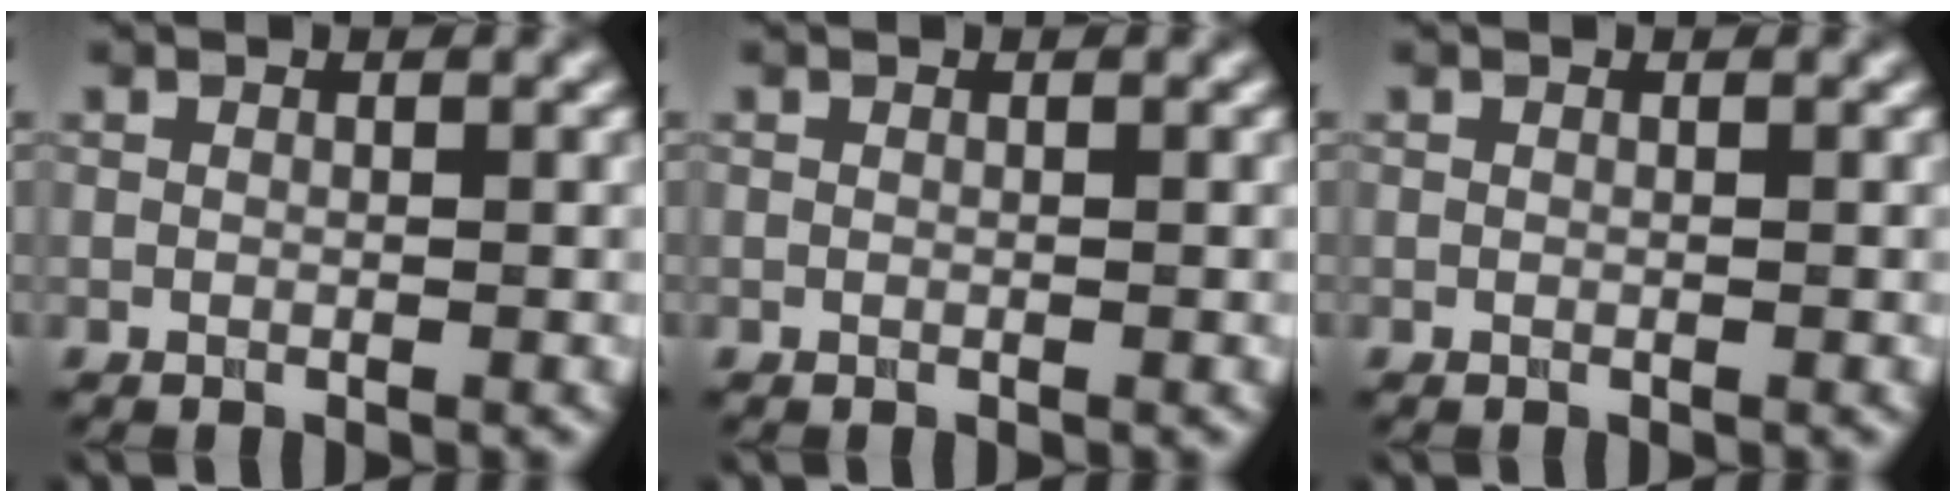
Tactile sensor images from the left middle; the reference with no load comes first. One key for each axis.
{"total": 0.0}
{"total": 0.0}